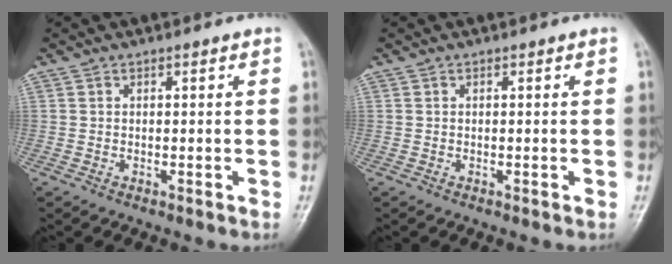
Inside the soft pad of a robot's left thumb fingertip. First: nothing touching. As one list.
[{"total": 0.0}]